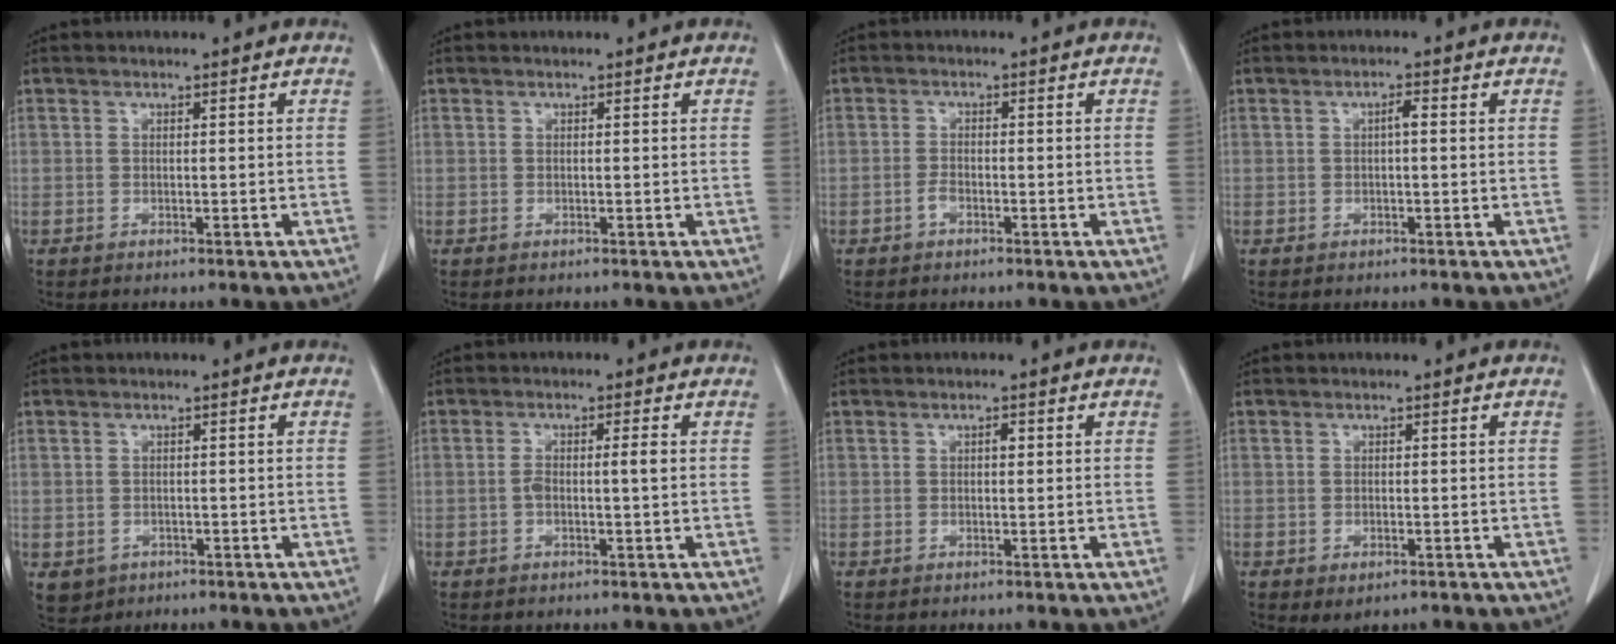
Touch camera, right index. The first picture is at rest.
{"total": 0.0}
{"total": 0.9, "force": [-0.6, 0.6, 0.5], "torque": [-0.007, 0.003, -0.008]}
{"total": 1.4, "force": [0.0, 0.2, 1.4], "torque": [-0.022, 0.004, 0.000]}
{"total": 3.2, "force": [-1.2, 2.9, 0.6], "torque": [-0.009, 0.002, -0.010]}
{"total": 2.6, "force": [-0.1, 0.3, 2.6], "torque": [-0.047, 0.009, 0.001]}
{"total": 0.9, "force": [0.2, 0.4, 0.8], "torque": [-0.012, 0.002, 0.001]}
{"total": 2.0, "force": [-1.0, 1.2, 1.3], "torque": [-0.017, -0.002, -0.002]}